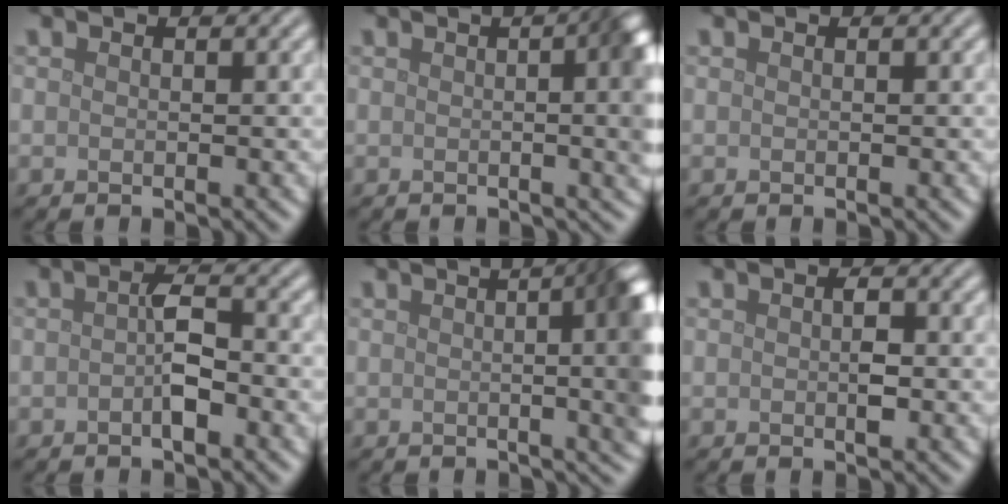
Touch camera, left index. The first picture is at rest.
{"total": 8.8, "force": [0.5, 3.6, 8.0], "torque": [-0.051, 0.015, -0.005]}
{"total": 0.0}
{"total": 2.6, "force": [-0.7, 0.9, 2.3], "torque": [-0.044, 0.003, -0.016]}
{"total": 13.6, "force": [0.7, 6.1, 12.1], "torque": [-0.069, 0.024, -0.006]}
{"total": 1.5, "force": [-0.1, 0.6, 1.4], "torque": [-0.023, 0.001, 0.000]}